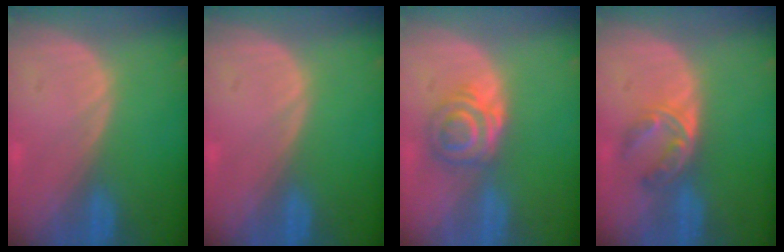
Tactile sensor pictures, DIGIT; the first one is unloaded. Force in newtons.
{"total": 0.0}
{"total": 5.4, "press": 5.1, "slide": 1.6}
{"total": 5.7, "press": 4.5, "slide": 3.4}